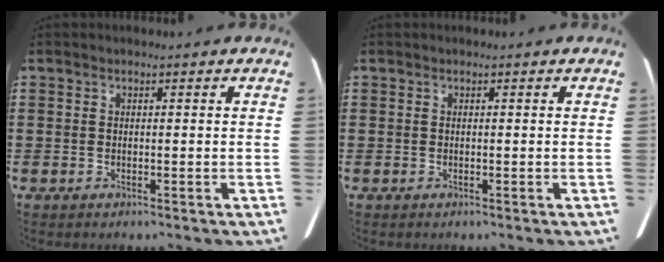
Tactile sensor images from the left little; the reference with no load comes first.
{"total": 0.0}